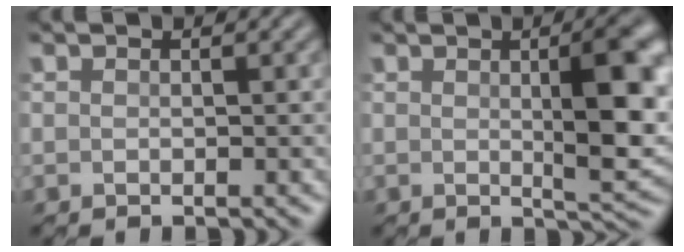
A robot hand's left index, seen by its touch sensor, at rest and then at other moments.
{"total": 6.8, "force": [0.8, 1.9, 6.5], "torque": [-0.096, 0.002, 0.016]}